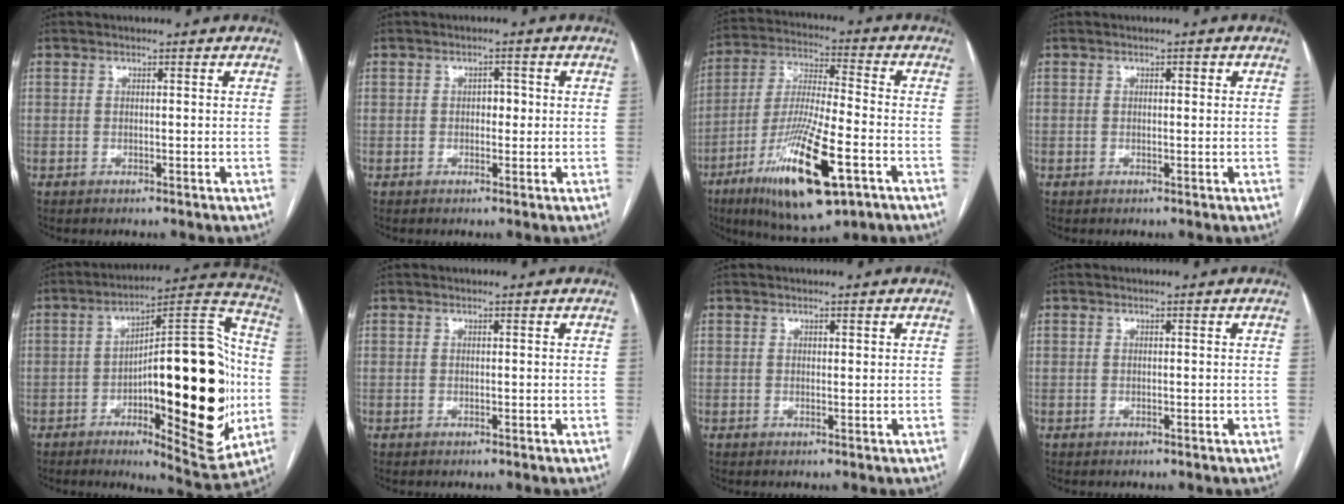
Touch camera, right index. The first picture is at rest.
{"total": 2.0, "force": [0.0, 1.2, 1.5], "torque": [-0.016, 0.006, -0.001]}
{"total": 19.3, "force": [-8.8, 3.6, 16.7], "torque": [-0.328, -0.030, -0.147]}
{"total": 0.9, "force": [0.4, 0.4, 0.7], "torque": [-0.009, 0.002, 0.003]}
{"total": 27.6, "force": [-4.5, 7.2, 26.3], "torque": [-0.350, 0.017, -0.051]}
{"total": 0.0}
{"total": 0.6, "force": [0.3, 0.3, 0.4], "torque": [-0.003, -0.001, 0.004]}
{"total": 0.0}